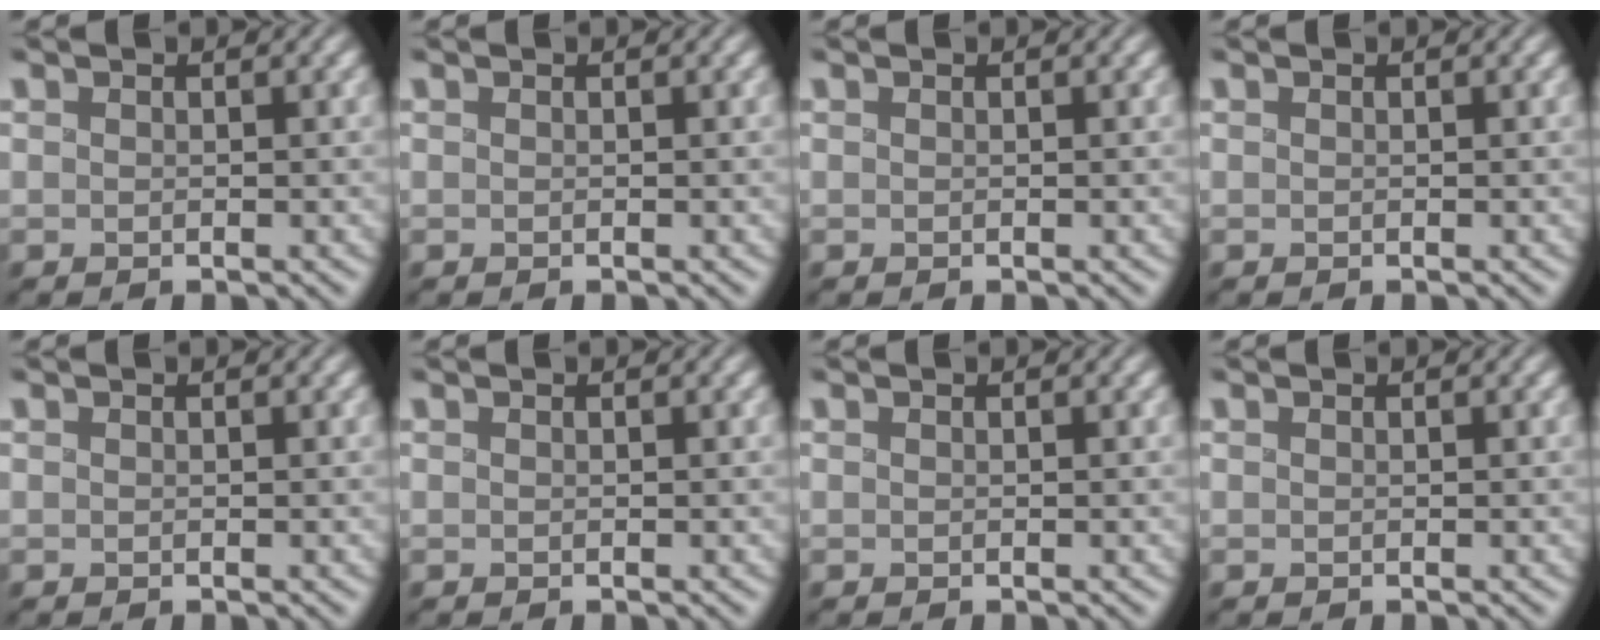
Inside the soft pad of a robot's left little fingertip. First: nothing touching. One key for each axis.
{"total": 0.0}
{"total": 0.0}
{"total": 0.0}
{"total": 0.0}
{"total": 0.0}
{"total": 0.0}
{"total": 0.0}